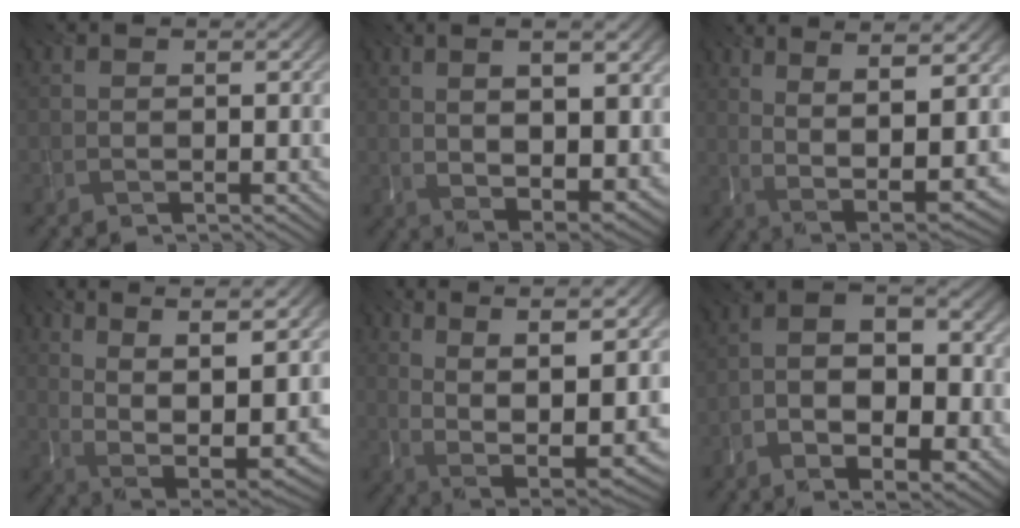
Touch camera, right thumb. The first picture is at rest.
{"total": 12.7, "force": [3.1, 4.9, 11.3], "torque": [-0.172, 0.013, 0.053]}
{"total": 11.1, "force": [3.0, 3.4, 10.2], "torque": [-0.188, 0.006, 0.058]}
{"total": 15.2, "force": [6.4, 6.0, 12.4], "torque": [-0.219, 0.016, 0.117]}
{"total": 13.5, "force": [3.9, 5.2, 11.9], "torque": [-0.205, 0.010, 0.070]}
{"total": 10.2, "force": [-3.2, 5.5, 8.0], "torque": [-0.115, 0.008, -0.054]}